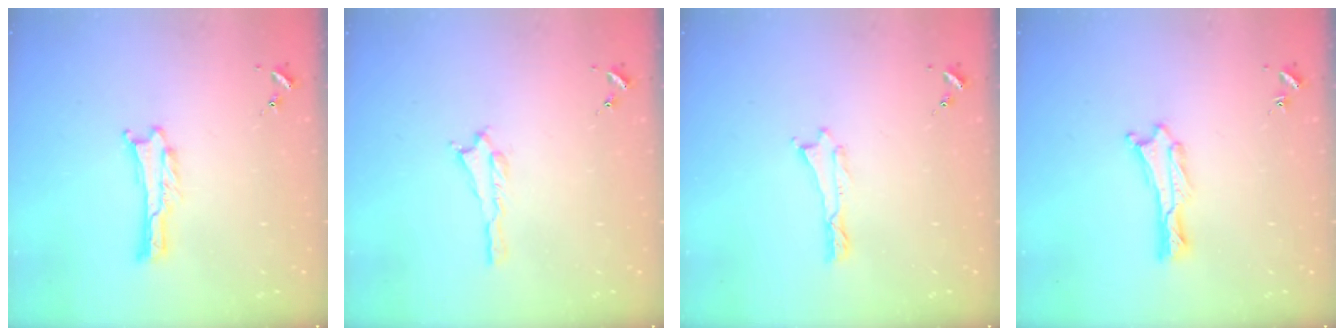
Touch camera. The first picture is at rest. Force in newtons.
{"total": 0.6, "press": 0.6, "slide": 0.2}
{"total": 0.0}
{"total": 0.8, "press": 0.7, "slide": 0.2}